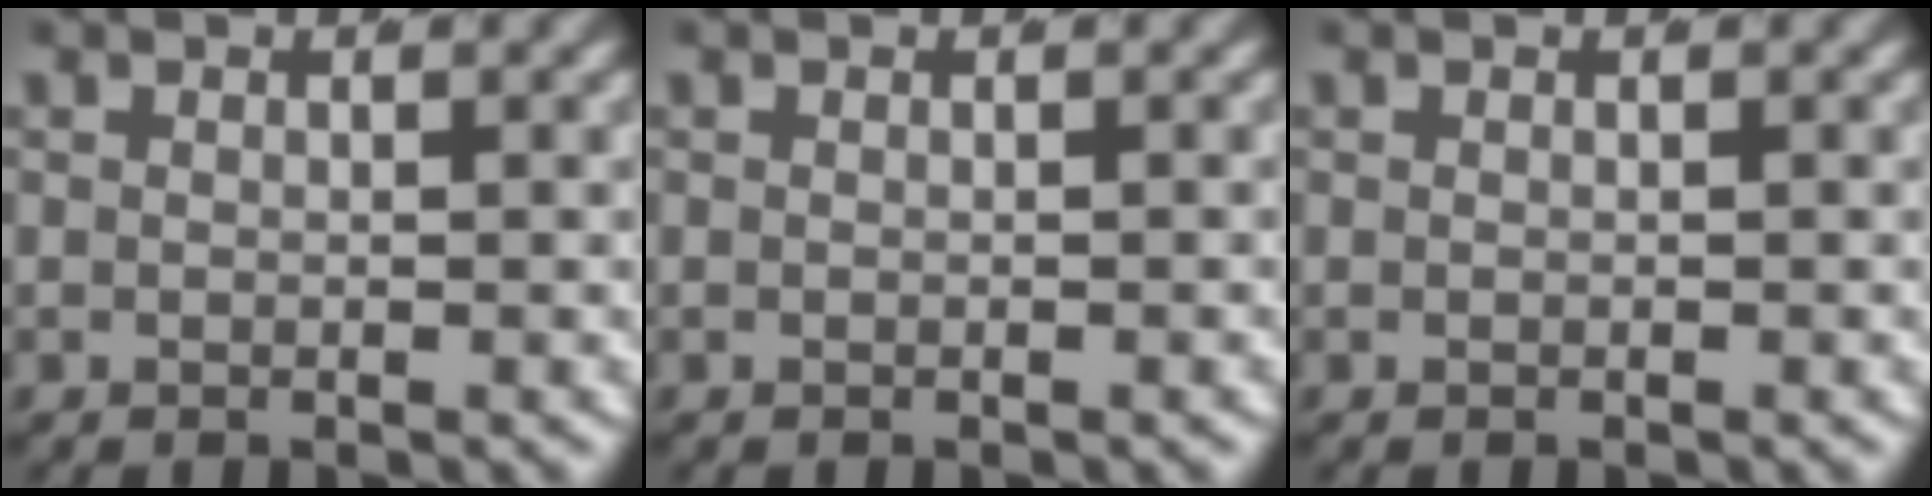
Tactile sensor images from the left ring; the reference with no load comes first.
{"total": 0.0}
{"total": 0.0}